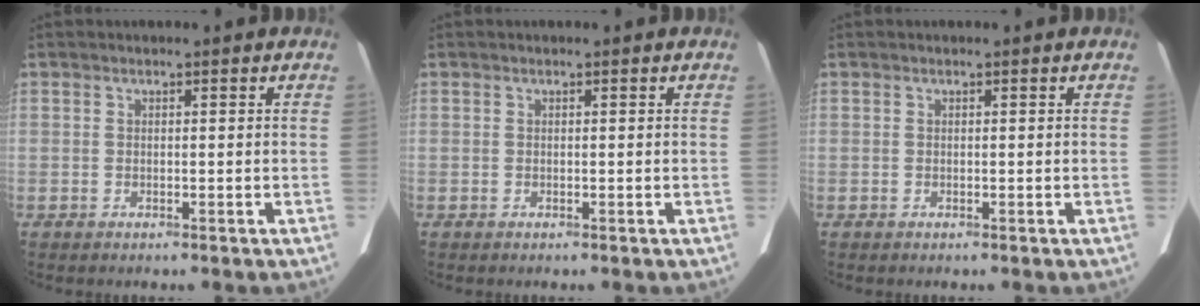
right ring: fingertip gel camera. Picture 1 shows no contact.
{"total": 0.0}
{"total": 0.0}